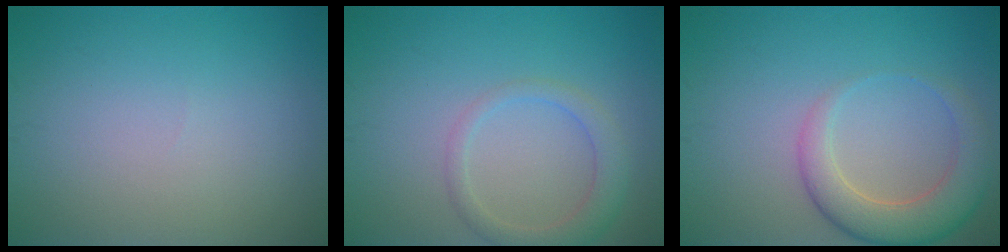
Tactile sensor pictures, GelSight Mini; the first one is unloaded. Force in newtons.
{"total": 2.6, "press": 2.6, "slide": 0.1}
{"total": 4.9, "press": 4.9, "slide": 0.5}